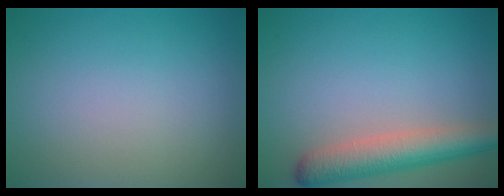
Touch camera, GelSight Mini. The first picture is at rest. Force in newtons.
{"total": 5.1, "press": 5.1, "slide": 0.3}